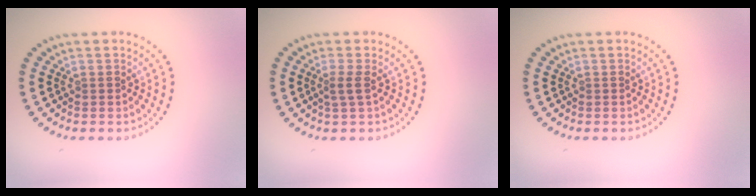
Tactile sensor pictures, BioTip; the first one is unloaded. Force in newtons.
{"total": 1.4, "press": 1.0, "slide": 1.0}
{"total": 0.0}